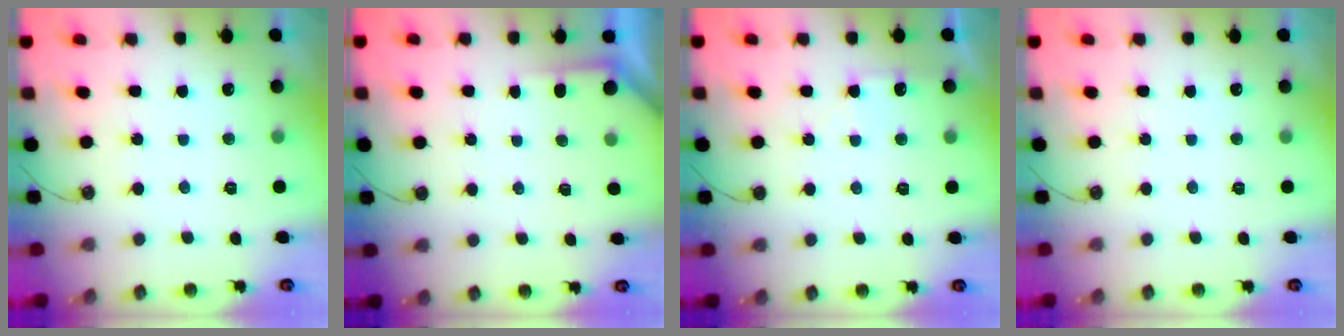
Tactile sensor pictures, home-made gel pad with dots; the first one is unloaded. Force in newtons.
{"total": 2.7, "press": 2.7, "slide": 0.3}
{"total": 5.3, "press": 5.2, "slide": 0.7}
{"total": 0.0}